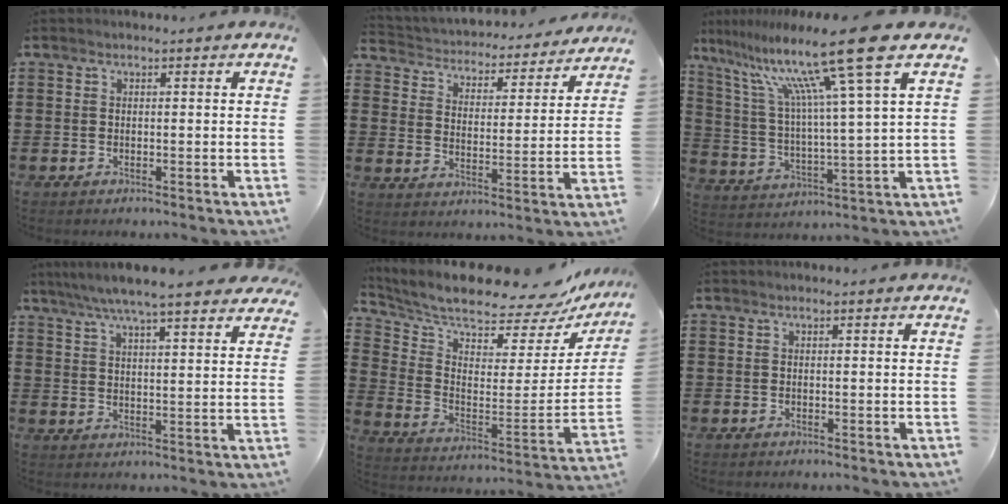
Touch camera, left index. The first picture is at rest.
{"total": 3.0, "force": [2.9, 0.6, 0.1], "torque": [-0.024, -0.029, 0.040]}
{"total": 17.6, "force": [10.9, 0.6, 13.8], "torque": [-0.267, -0.053, 0.168]}
{"total": 6.6, "force": [5.8, 0.0, 3.1], "torque": [-0.081, -0.022, 0.100]}
{"total": 8.1, "force": [7.7, 0.9, 2.4], "torque": [-0.073, -0.081, 0.125]}
{"total": 0.0}